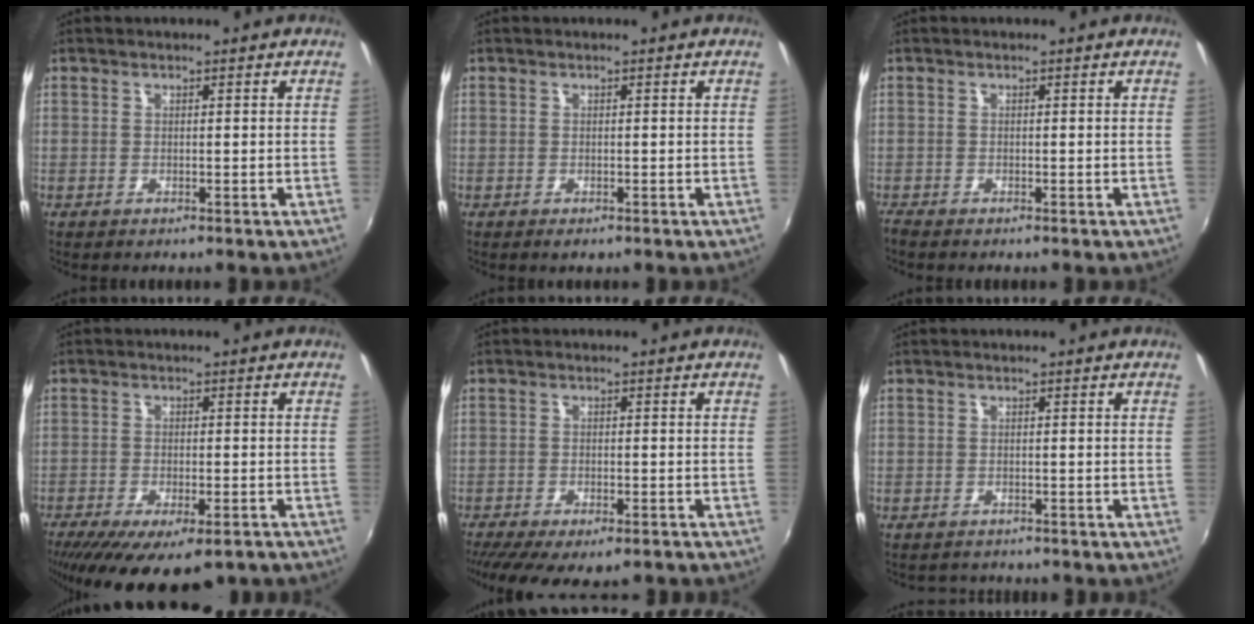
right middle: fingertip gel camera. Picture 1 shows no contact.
{"total": 0.7, "force": [-0.4, 0.4, 0.3], "torque": [-0.007, -0.005, -0.009]}
{"total": 0.9, "force": [-0.9, 0.1, 0.2], "torque": [-0.008, -0.006, -0.020]}
{"total": 14.7, "force": [-10.1, 5.1, 9.4], "torque": [-0.189, -0.057, -0.147]}
{"total": 11.2, "force": [-8.4, 3.5, 6.4], "torque": [-0.139, -0.046, -0.129]}
{"total": 1.9, "force": [-1.7, 0.8, 0.0], "torque": [-0.004, -0.005, -0.026]}